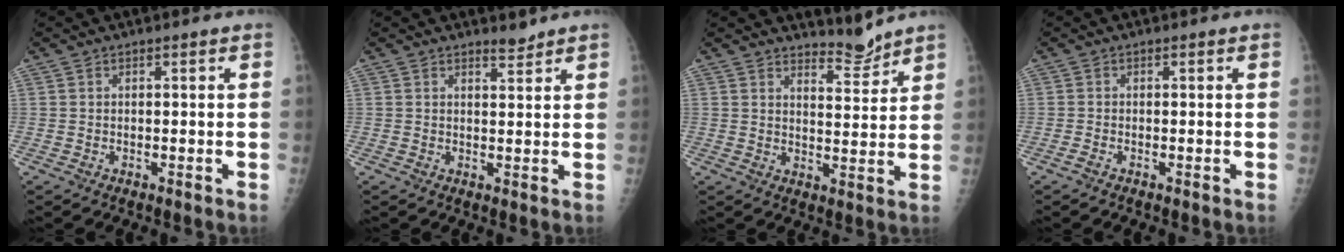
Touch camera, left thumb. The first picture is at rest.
{"total": 1.6, "force": [1.6, 0.3, 0.1], "torque": [0.013, -0.016, 0.023]}
{"total": 4.3, "force": [4.2, 0.5, 0.2], "torque": [0.015, -0.047, 0.072]}
{"total": 0.7, "force": [-0.5, 0.1, 0.4], "torque": [-0.007, -0.002, -0.014]}